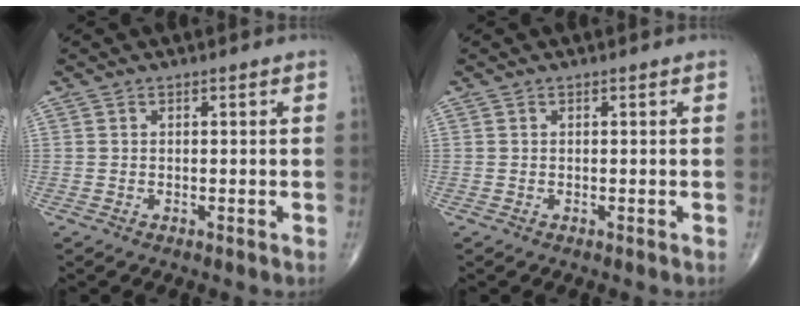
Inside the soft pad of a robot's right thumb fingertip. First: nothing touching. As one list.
[{"total": 0.0}]